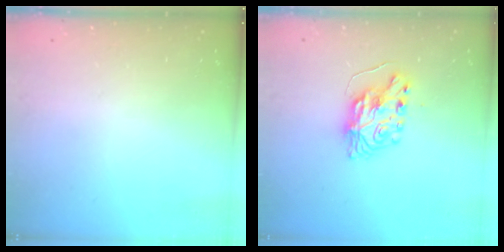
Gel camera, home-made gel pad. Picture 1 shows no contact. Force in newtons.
{"total": 8.2, "press": 8.2, "slide": 0.5}